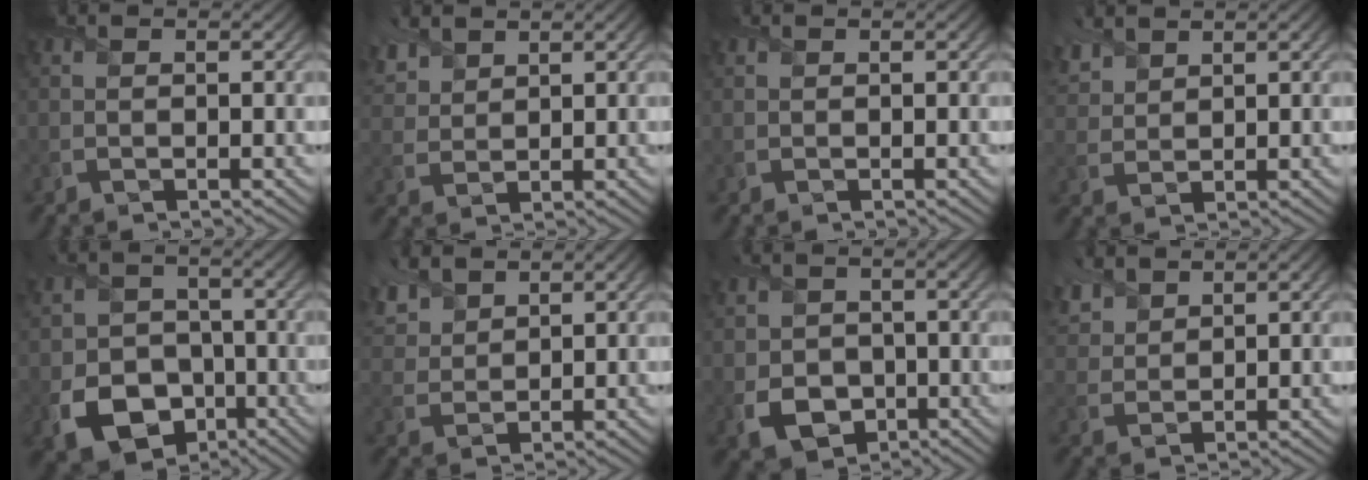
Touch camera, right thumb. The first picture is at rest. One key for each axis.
{"total": 5.0, "fx": 3.7, "fy": 2.5, "fz": 2.3, "tx": -0.069, "ty": 0.015, "tz": 0.077}
{"total": 0.0}
{"total": 4.6, "fx": 3.5, "fy": 2.0, "fz": 2.0, "tx": -0.062, "ty": 0.014, "tz": 0.076}
{"total": 10.2, "fx": -4.2, "fy": 7.8, "fz": 5.1, "tx": -0.106, "ty": -0.033, "tz": -0.082}
{"total": 6.8, "fx": 4.7, "fy": 3.4, "fz": 3.5, "tx": -0.111, "ty": 0.019, "tz": 0.096}
{"total": 5.6, "fx": -1.7, "fy": 4.7, "fz": 2.7, "tx": -0.061, "ty": -0.017, "tz": -0.033}
{"total": 5.6, "fx": 4.2, "fy": 2.7, "fz": 2.7, "tx": -0.081, "ty": 0.017, "tz": 0.086}